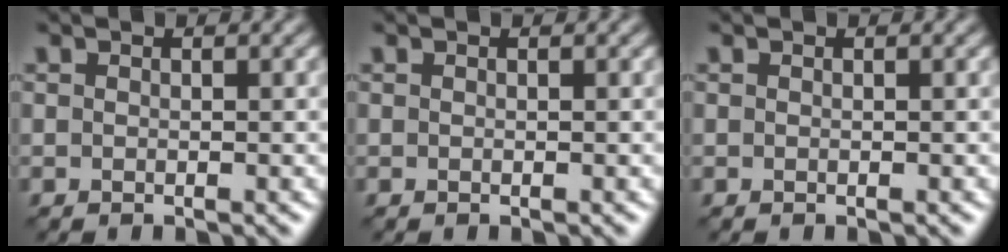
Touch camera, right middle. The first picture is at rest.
{"total": 0.0}
{"total": 0.0}